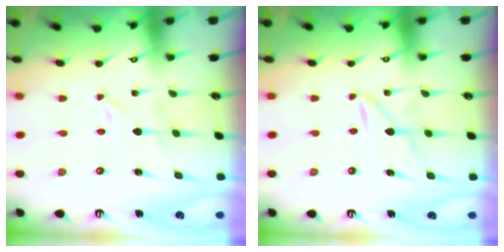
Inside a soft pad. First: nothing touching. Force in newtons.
{"total": 2.6, "press": 2.6, "slide": 0.2}